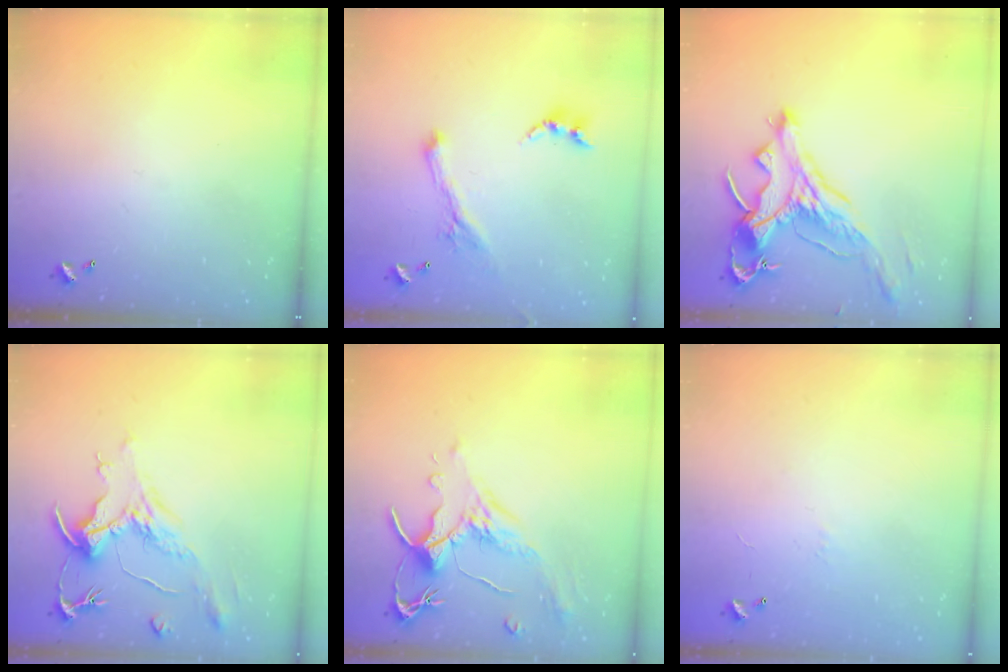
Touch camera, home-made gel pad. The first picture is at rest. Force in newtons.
{"total": 0.8, "press": 0.8, "slide": 0.2}
{"total": 3.2, "press": 2.8, "slide": 1.6}
{"total": 2.2, "press": 1.7, "slide": 1.3}
{"total": 1.5, "press": 1.0, "slide": 1.1}
{"total": 6.6, "press": 6.6, "slide": 0.7}